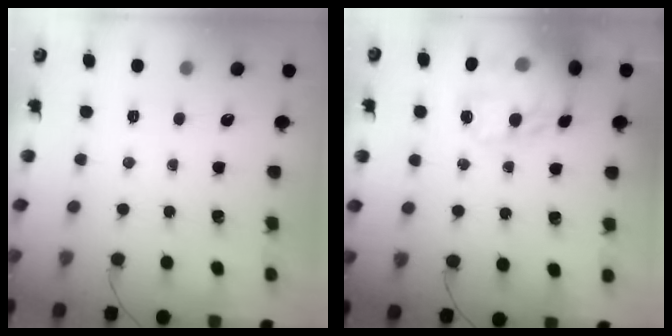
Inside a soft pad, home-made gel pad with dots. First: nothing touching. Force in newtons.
{"total": 19.7, "press": 19.4, "slide": 3.6}